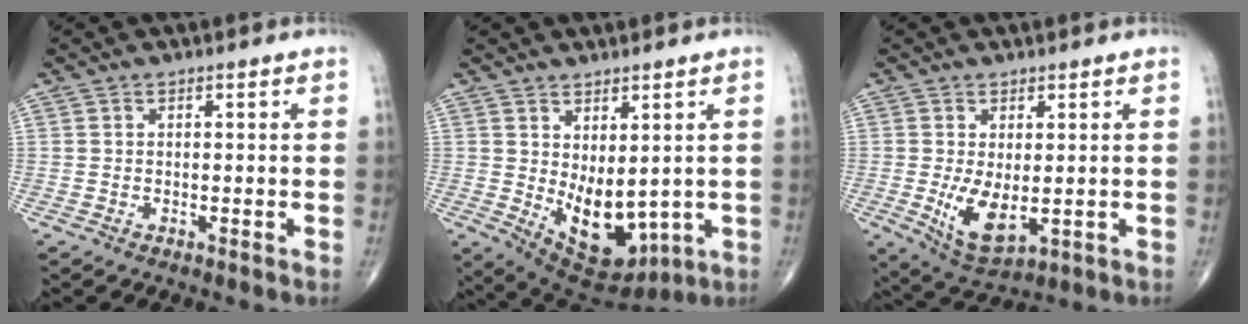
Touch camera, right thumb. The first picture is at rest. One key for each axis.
{"total": 11.8, "fx": -0.3, "fy": 6.4, "fz": 9.8, "tx": -0.123, "ty": -0.020, "tz": 0.028}
{"total": 7.4, "fx": -0.6, "fy": 3.6, "fz": 6.4, "tx": -0.109, "ty": -0.022, "tz": 0.004}